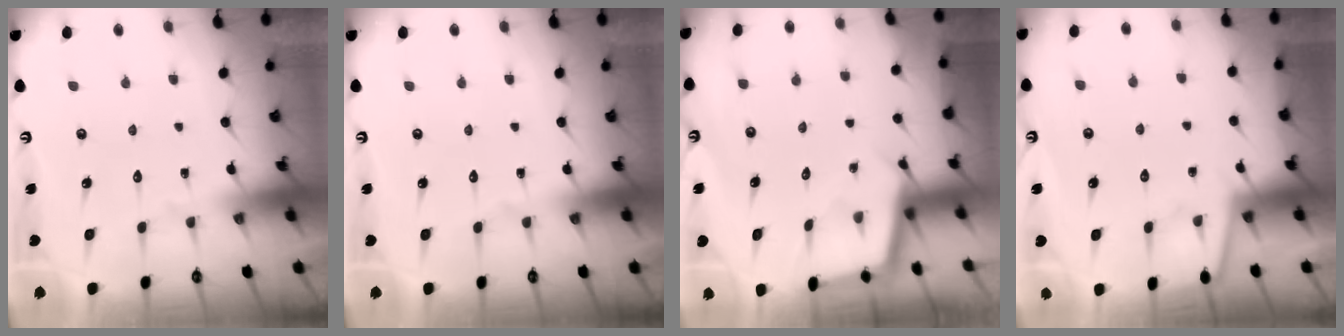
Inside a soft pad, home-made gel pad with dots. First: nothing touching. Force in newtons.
{"total": 0.0}
{"total": 2.4, "press": 2.4, "slide": 0.2}
{"total": 2.3, "press": 2.3, "slide": 0.3}